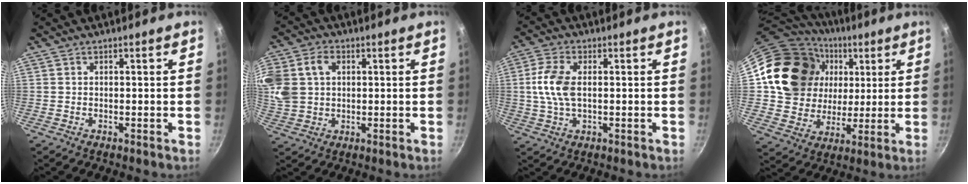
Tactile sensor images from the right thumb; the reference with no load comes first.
{"total": 17.3, "force": [4.4, 13.5, 9.8], "torque": [-0.243, 0.035, 0.085]}
{"total": 7.9, "force": [0.6, 4.4, 6.6], "torque": [-0.137, 0.010, 0.008]}
{"total": 23.3, "force": [6.0, 19.1, 11.9], "torque": [-0.196, 0.016, 0.112]}